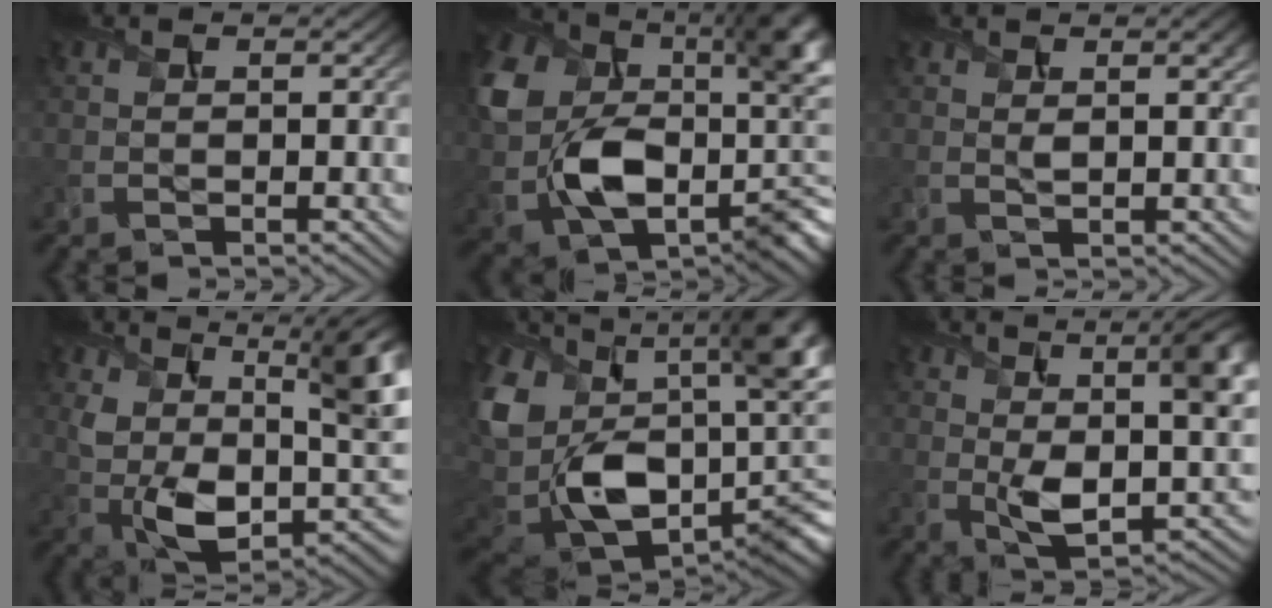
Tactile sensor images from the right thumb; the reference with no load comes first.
{"total": 16.7, "force": [-0.9, 10.8, 12.7], "torque": [-0.233, -0.024, -0.022]}
{"total": 2.2, "force": [1.1, 0.6, 1.7], "torque": [-0.029, -0.001, 0.022]}
{"total": 15.6, "force": [2.3, 9.1, 12.5], "torque": [-0.220, -0.027, 0.047]}
{"total": 18.8, "force": [1.4, 13.1, 13.4], "torque": [-0.287, -0.049, 0.062]}
{"total": 12.2, "force": [1.7, 5.8, 10.6], "torque": [-0.176, -0.008, 0.030]}